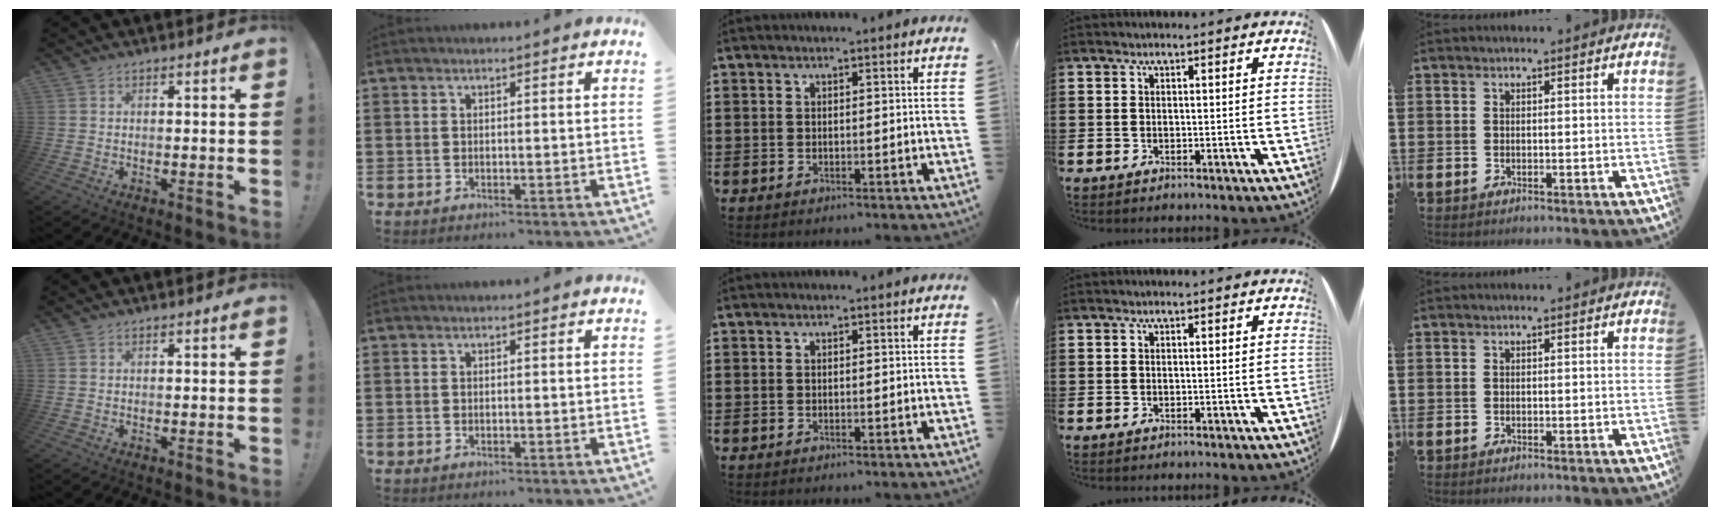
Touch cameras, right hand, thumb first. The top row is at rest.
{}